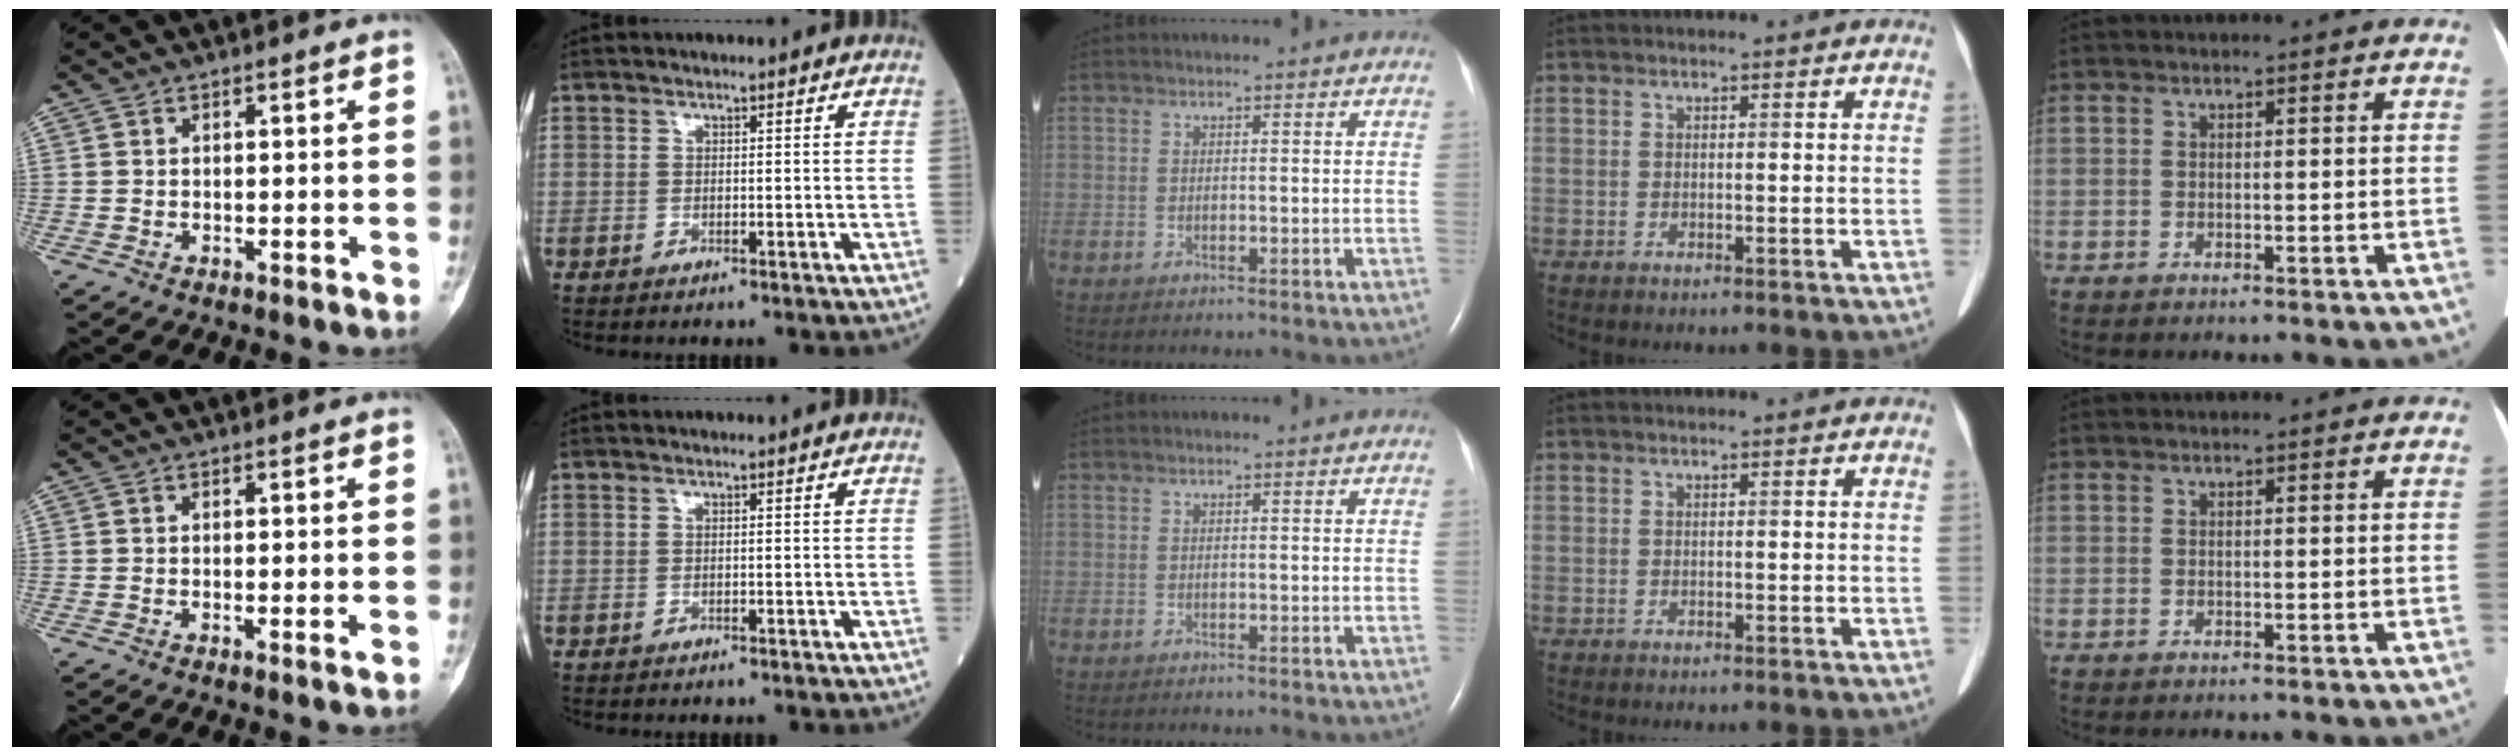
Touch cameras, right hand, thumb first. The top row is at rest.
{"thumb": {"total": 1.5, "force": [-0.1, 0.2, 1.5], "torque": [-0.023, -0.005, -0.004]}}